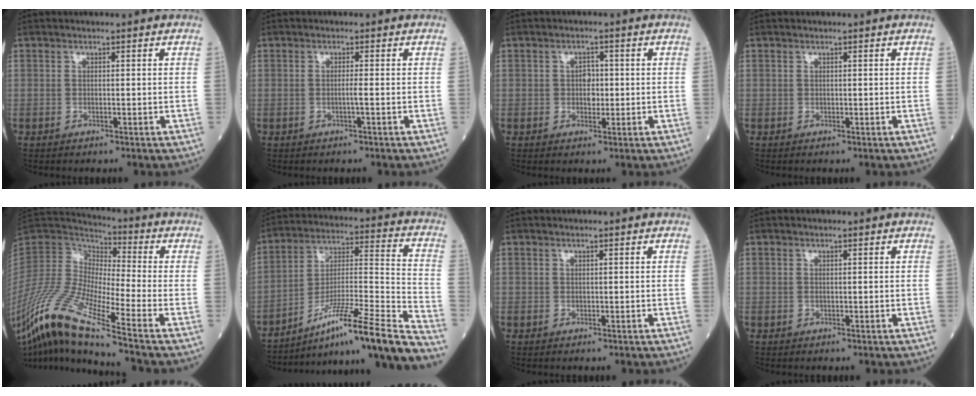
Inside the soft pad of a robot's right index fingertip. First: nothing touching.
{"total": 2.6, "force": [-0.7, -0.7, 2.4], "torque": [-0.044, -0.002, -0.016]}
{"total": 2.4, "force": [0.0, 1.7, 1.7], "torque": [-0.022, 0.002, 0.001]}
{"total": 0.0}
{"total": 18.6, "force": [-11.3, 0.7, 14.8], "torque": [-0.317, -0.028, -0.215]}
{"total": 21.4, "force": [-16.8, -1.2, 13.2], "torque": [-0.173, 0.002, -0.281]}
{"total": 0.0}
{"total": 0.0}